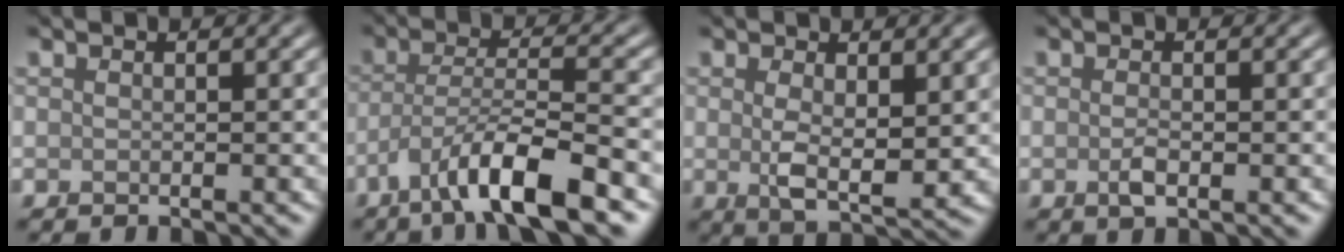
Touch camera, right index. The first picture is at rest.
{"total": 7.5, "force": [-4.4, 1.4, 5.9], "torque": [-0.103, 0.004, -0.083]}
{"total": 4.0, "force": [0.6, 1.7, 3.5], "torque": [-0.066, -0.008, 0.017]}
{"total": 1.6, "force": [-0.4, 0.6, 1.4], "torque": [-0.029, -0.002, -0.009]}